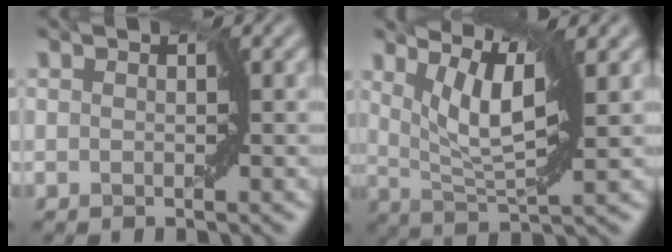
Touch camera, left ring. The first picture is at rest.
{"total": 5.5, "force": [2.7, 0.9, 4.7], "torque": [-0.088, -0.007, 0.052]}